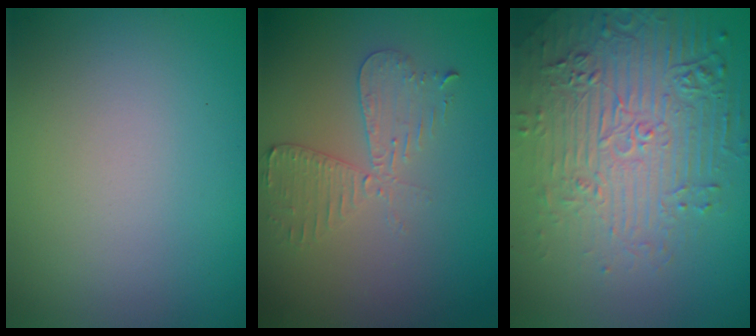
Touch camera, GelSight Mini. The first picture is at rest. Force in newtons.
{"total": 2.6, "press": 2.5, "slide": 0.5}
{"total": 6.7, "press": 5.2, "slide": 4.2}